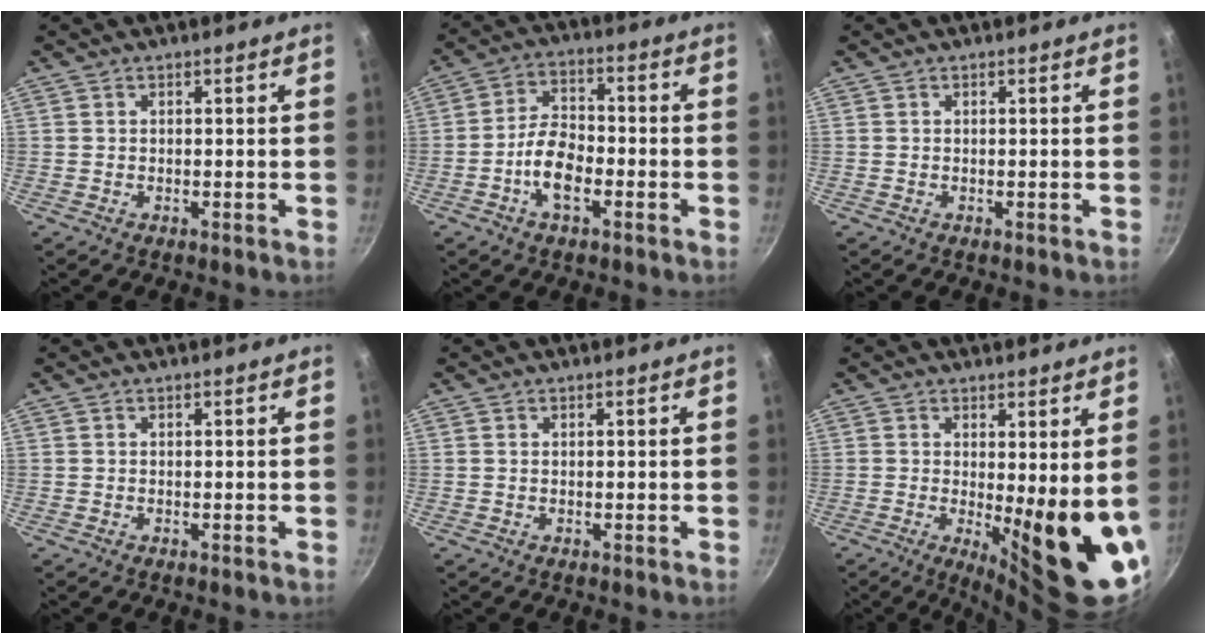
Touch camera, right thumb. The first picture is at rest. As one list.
[{"total": 8.5, "force": [-3.1, 4.5, 6.6], "torque": [-0.109, 0.034, -0.063]}, {"total": 0.0}, {"total": 0.0}, {"total": 0.0}, {"total": 13.1, "force": [-0.3, 3.2, 12.7], "torque": [-0.145, -0.032, 0.006]}]